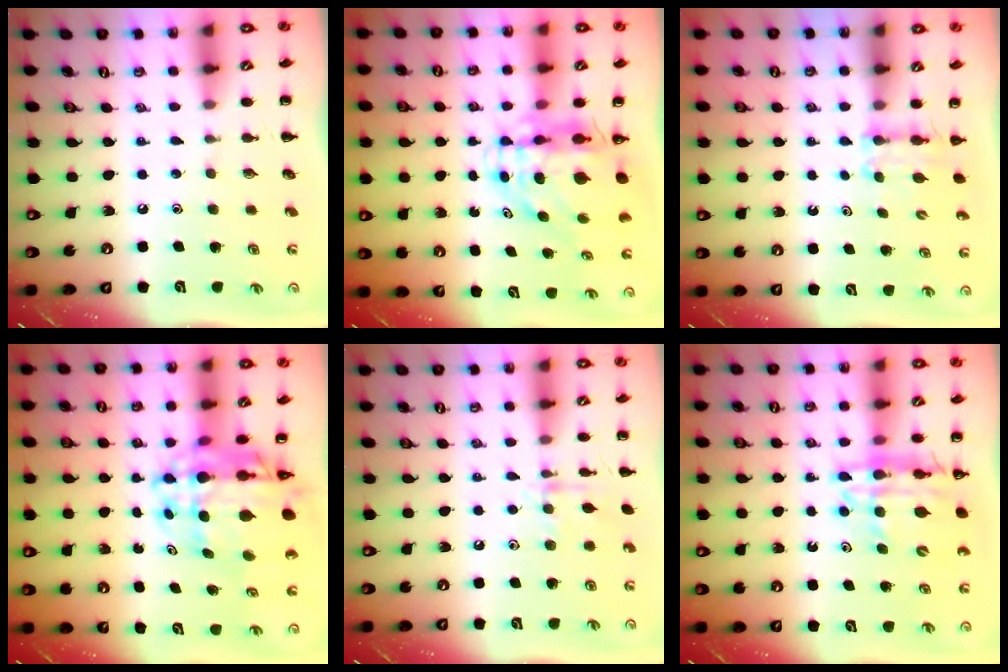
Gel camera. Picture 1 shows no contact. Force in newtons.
{"total": 7.6, "press": 7.3, "slide": 2.0}
{"total": 3.6, "press": 3.5, "slide": 1.1}
{"total": 11.8, "press": 11.1, "slide": 3.8}
{"total": 7.6, "press": 7.5, "slide": 1.5}
{"total": 14.2, "press": 13.6, "slide": 3.8}